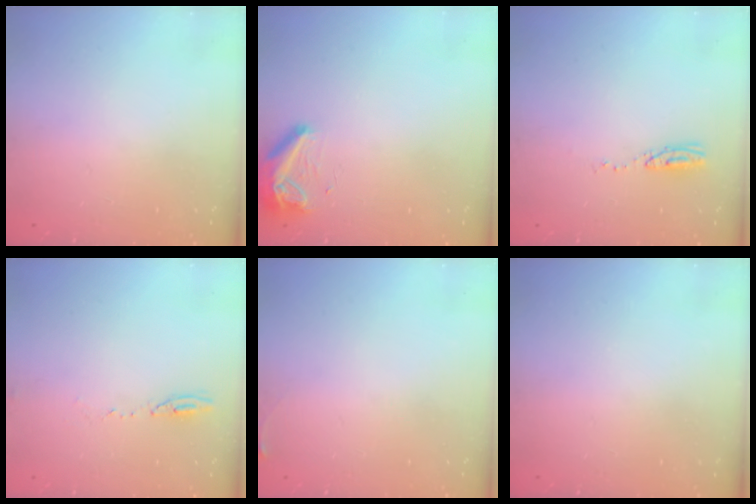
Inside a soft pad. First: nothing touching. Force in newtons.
{"total": 8.3, "press": 8.3, "slide": 0.9}
{"total": 14.7, "press": 6.3, "slide": 13.3}
{"total": 4.6, "press": 4.3, "slide": 1.6}
{"total": 3.6, "press": 3.6, "slide": 0.5}
{"total": 0.0}